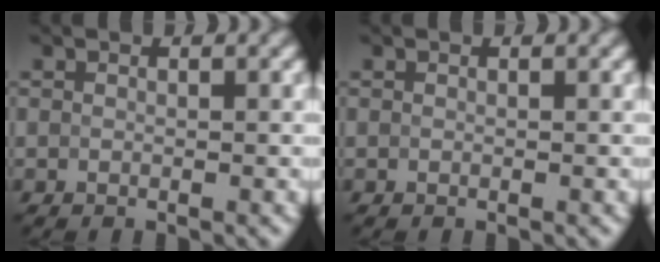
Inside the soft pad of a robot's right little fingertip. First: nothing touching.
{"total": 0.0}